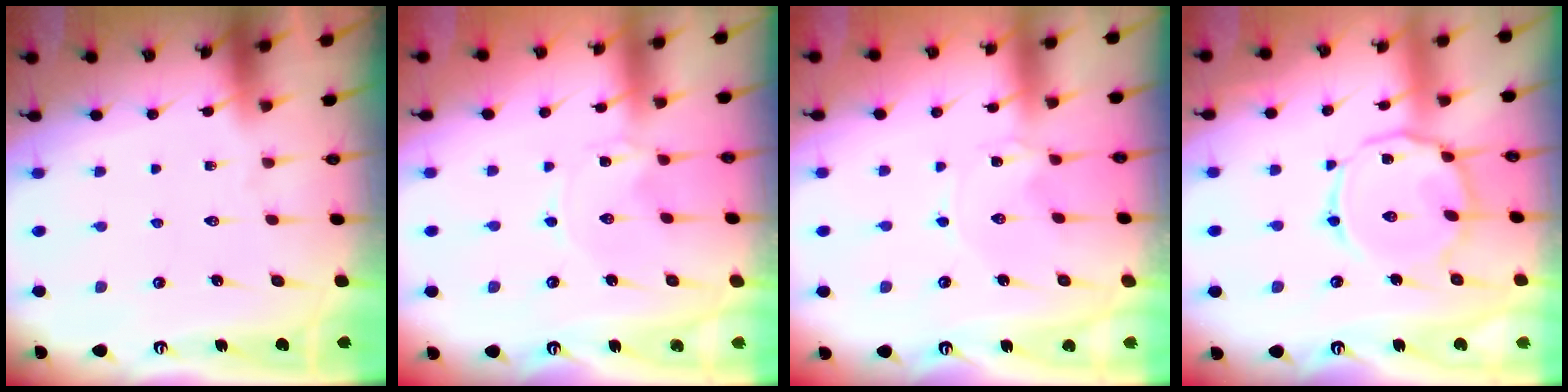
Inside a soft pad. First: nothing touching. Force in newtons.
{"total": 0.0}
{"total": 0.7, "press": 0.7, "slide": 0.1}
{"total": 12.0, "press": 11.9, "slide": 1.0}